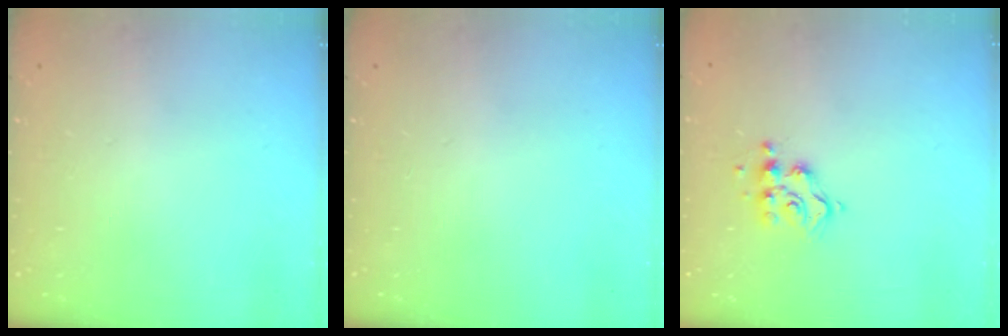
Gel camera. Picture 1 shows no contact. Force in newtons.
{"total": 0.0}
{"total": 9.0, "press": 9.0, "slide": 0.5}